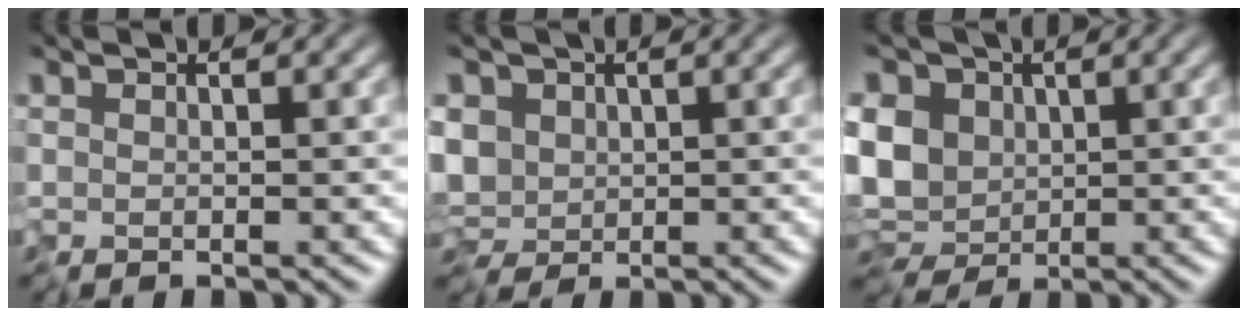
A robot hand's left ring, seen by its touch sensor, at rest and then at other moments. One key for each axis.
{"total": 3.9, "fx": -0.2, "fy": 3.3, "fz": 2.1, "tx": -0.060, "ty": 0.000, "tz": -0.012}
{"total": 7.9, "fx": -0.5, "fy": 6.3, "fz": 4.7, "tx": -0.092, "ty": -0.001, "tz": -0.024}